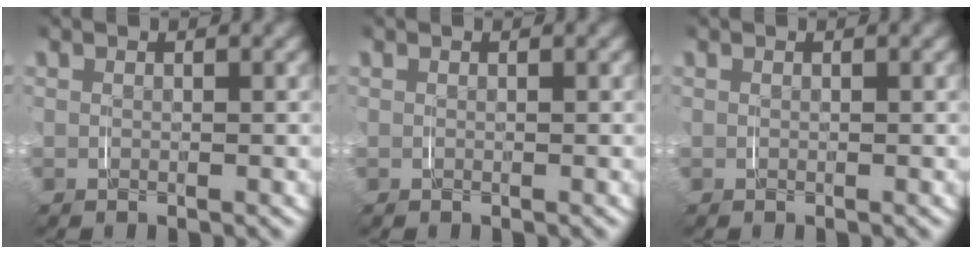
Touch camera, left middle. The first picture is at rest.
{"total": 0.0}
{"total": 0.0}